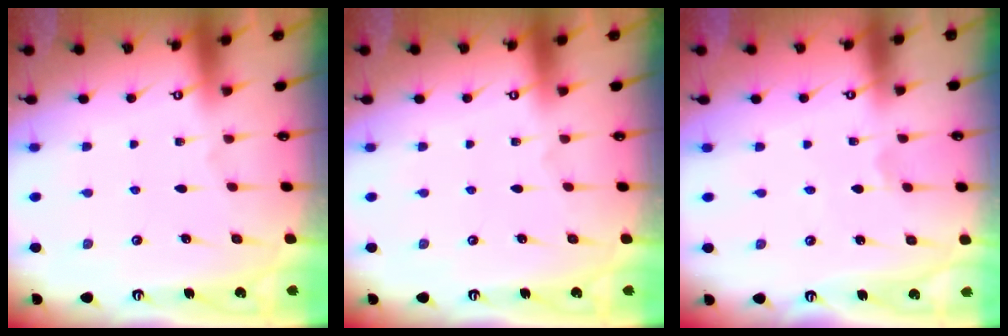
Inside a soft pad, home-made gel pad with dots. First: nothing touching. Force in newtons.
{"total": 0.0}
{"total": 0.7, "press": 0.7, "slide": 0.1}